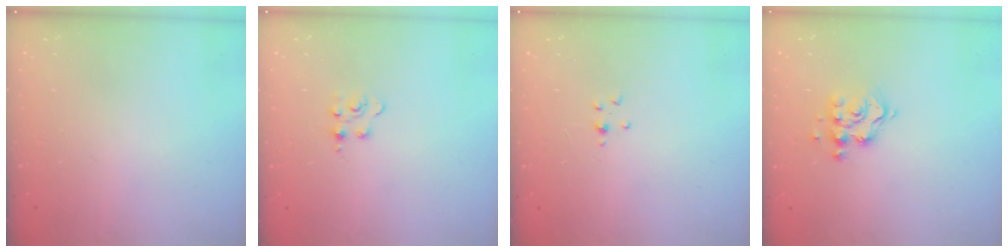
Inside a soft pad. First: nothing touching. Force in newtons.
{"total": 2.3, "press": 2.3, "slide": 0.4}
{"total": 1.5, "press": 1.5, "slide": 0.2}
{"total": 9.7, "press": 9.7, "slide": 0.7}